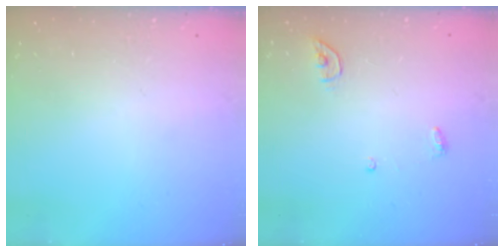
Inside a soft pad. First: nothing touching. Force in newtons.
{"total": 3.9, "press": 3.8, "slide": 0.3}